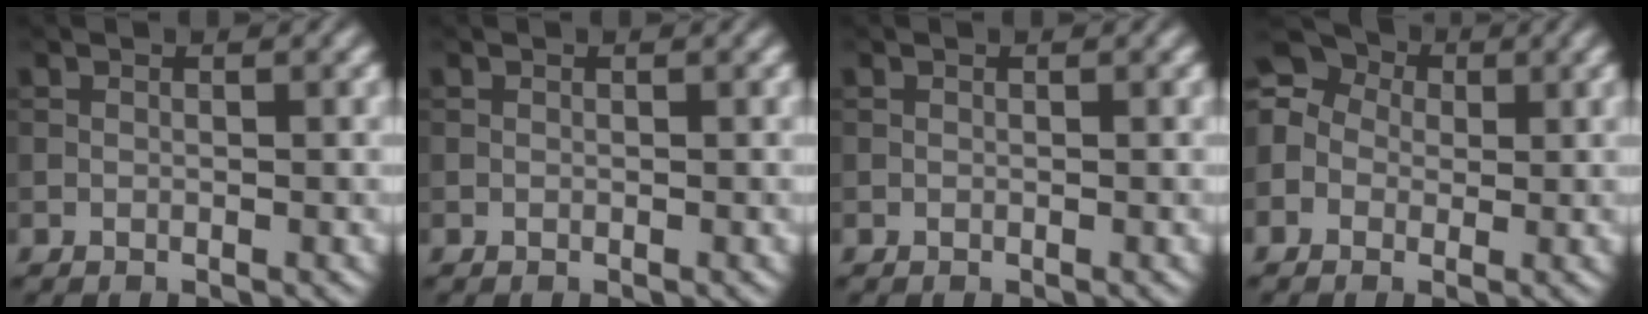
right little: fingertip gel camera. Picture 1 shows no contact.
{"total": 0.0}
{"total": 0.0}
{"total": 7.5, "force": [0.3, 6.6, 3.5], "torque": [-0.086, 0.039, -0.042]}